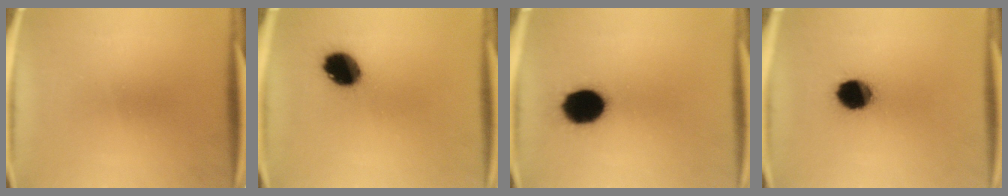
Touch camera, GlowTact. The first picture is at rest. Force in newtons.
{"total": 10.2}
{"total": 13.8}
{"total": 10.8}